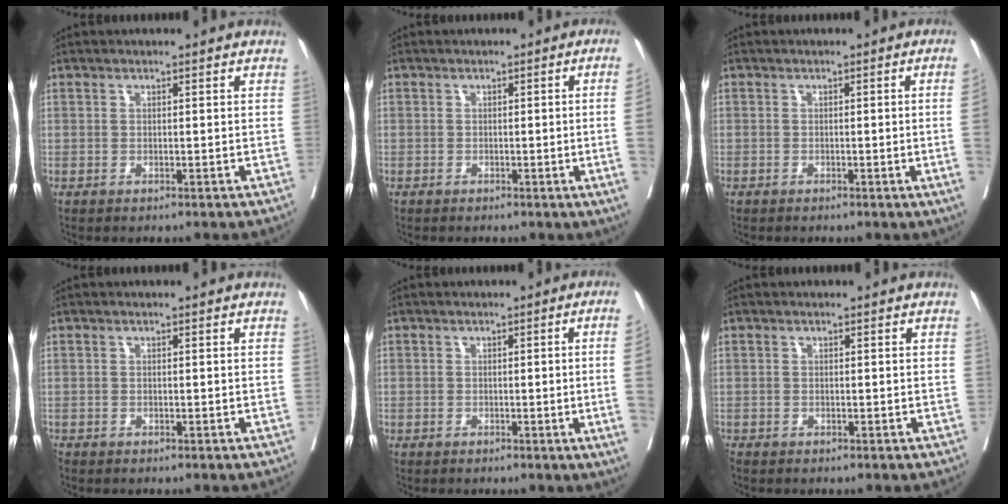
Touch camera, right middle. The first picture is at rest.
{"total": 3.9, "force": [-0.6, -1.5, 3.6], "torque": [-0.041, -0.007, -0.006]}
{"total": 3.0, "force": [-0.5, -1.3, 2.7], "torque": [-0.031, -0.004, -0.006]}
{"total": 0.8, "force": [-0.7, 0.3, 0.1], "torque": [-0.009, -0.002, -0.017]}
{"total": 5.4, "force": [-0.8, -1.9, 5.0], "torque": [-0.048, -0.010, -0.012]}
{"total": 0.8, "force": [-0.7, 0.3, 0.1], "torque": [-0.009, -0.003, -0.018]}